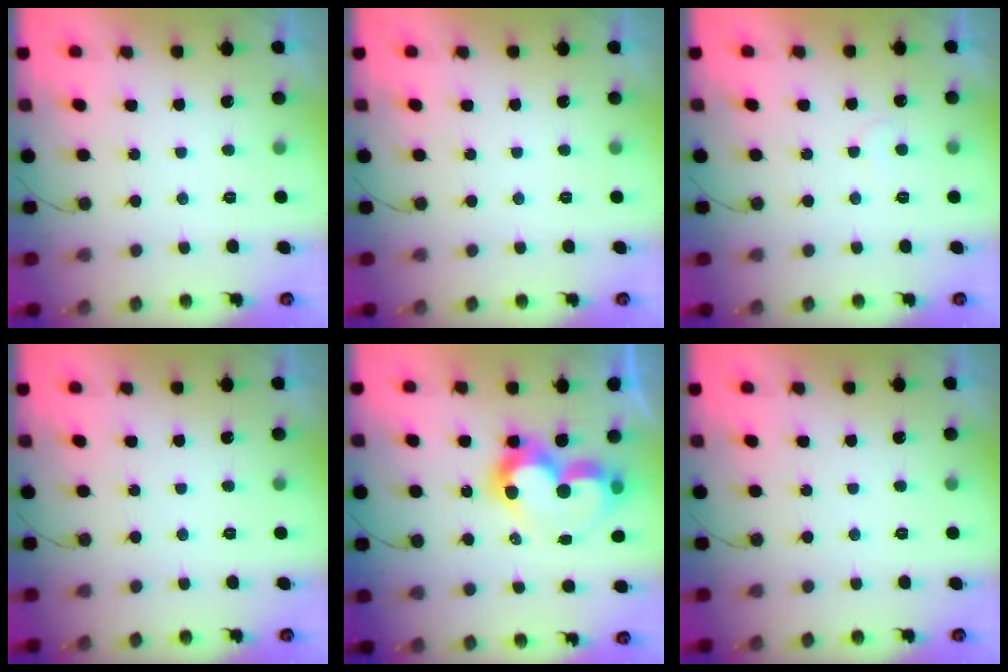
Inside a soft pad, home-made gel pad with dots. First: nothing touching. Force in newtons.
{"total": 0.0}
{"total": 5.4, "press": 5.4, "slide": 0.3}
{"total": 0.0}
{"total": 11.3, "press": 11.3, "slide": 1.0}
{"total": 0.0}